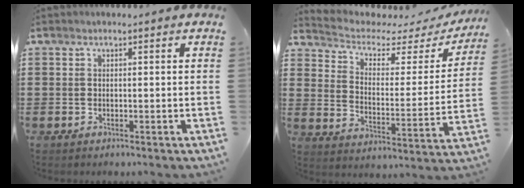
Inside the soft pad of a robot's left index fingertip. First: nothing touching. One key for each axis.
{"total": 3.5, "fx": 2.6, "fy": 1.5, "fz": 1.8, "tx": -0.054, "ty": -0.024, "tz": 0.036}